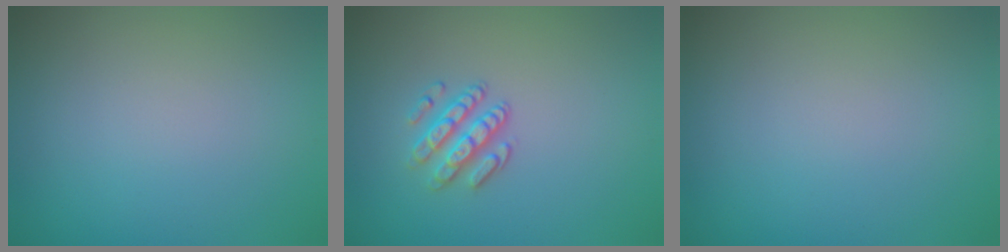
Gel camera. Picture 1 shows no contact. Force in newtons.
{"total": 2.7, "press": 2.4, "slide": 1.2}
{"total": 0.0}